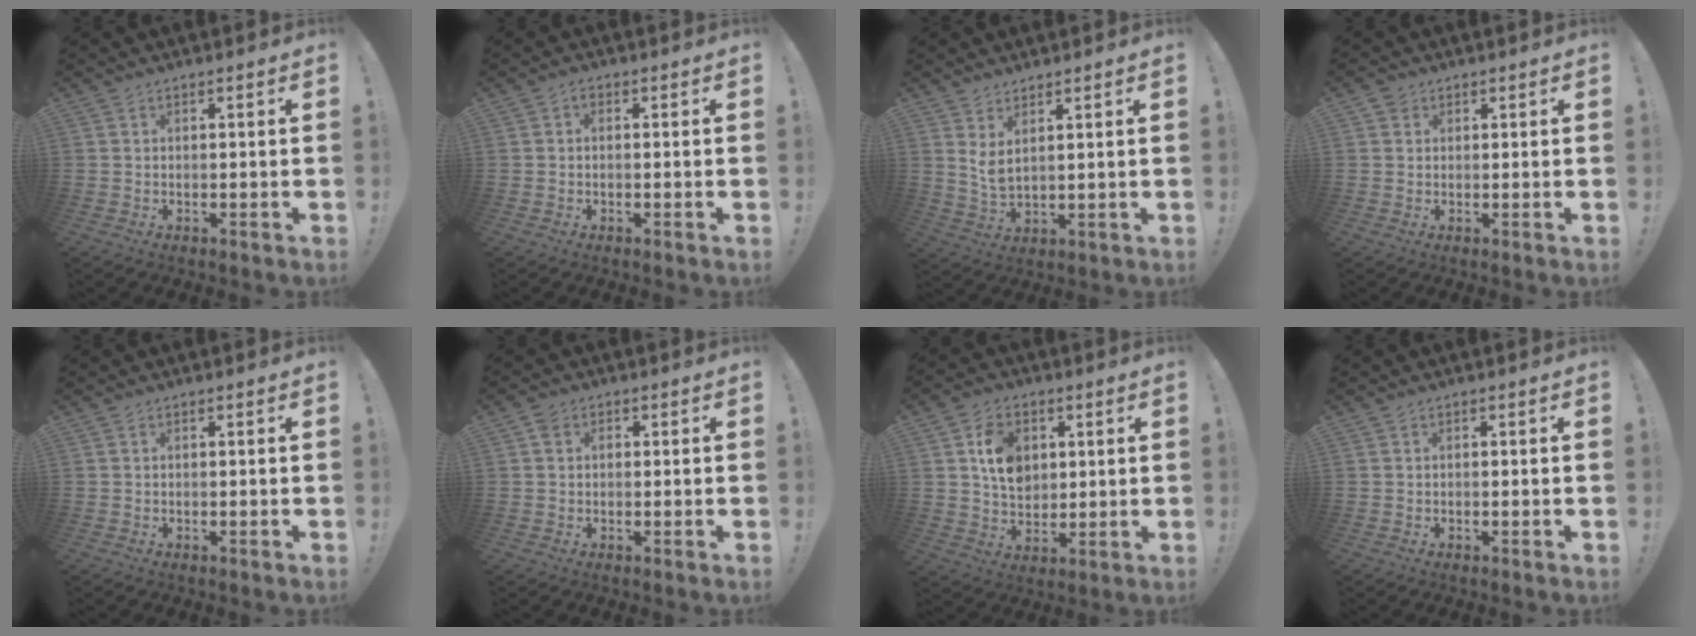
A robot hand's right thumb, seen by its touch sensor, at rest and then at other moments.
{"total": 1.0, "force": [-0.5, 0.6, 0.6], "torque": [-0.016, 0.005, -0.008]}
{"total": 5.2, "force": [3.3, 1.5, 3.7], "torque": [-0.063, -0.023, 0.059]}
{"total": 2.0, "force": [1.2, 1.6, 0.3], "torque": [-0.001, -0.003, 0.022]}
{"total": 0.0}
{"total": 3.3, "force": [0.7, 3.0, 1.1], "torque": [-0.023, 0.012, 0.015]}
{"total": 11.0, "force": [3.6, 8.6, 5.9], "torque": [-0.084, -0.006, 0.073]}
{"total": 0.0}